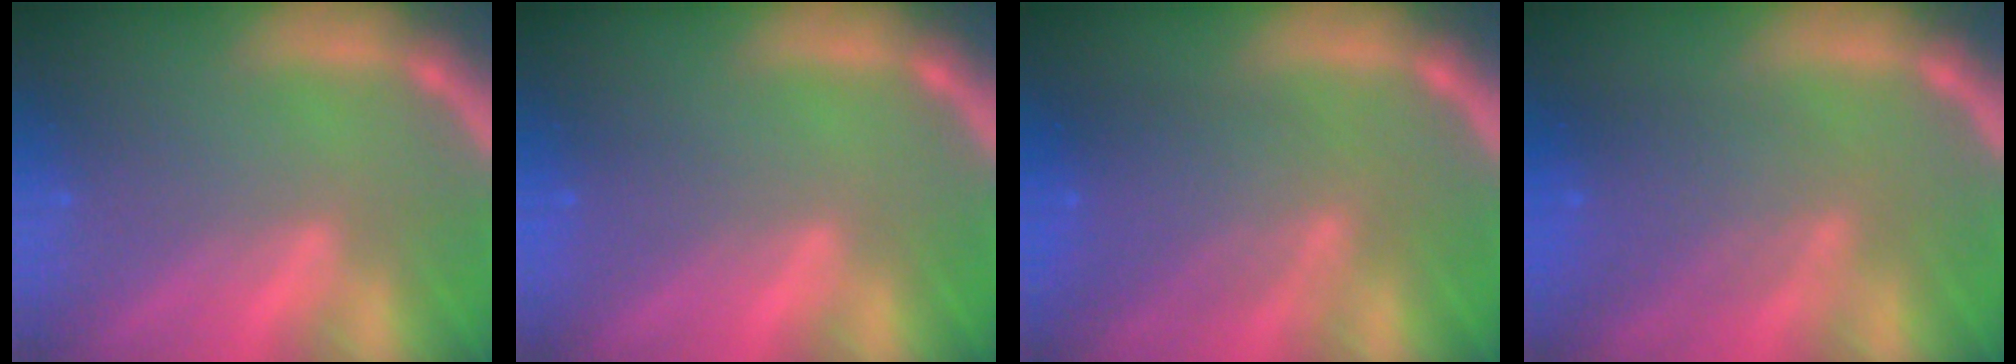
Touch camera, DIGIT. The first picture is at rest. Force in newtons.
{"total": 0.9}
{"total": 6.0}
{"total": 5.0}